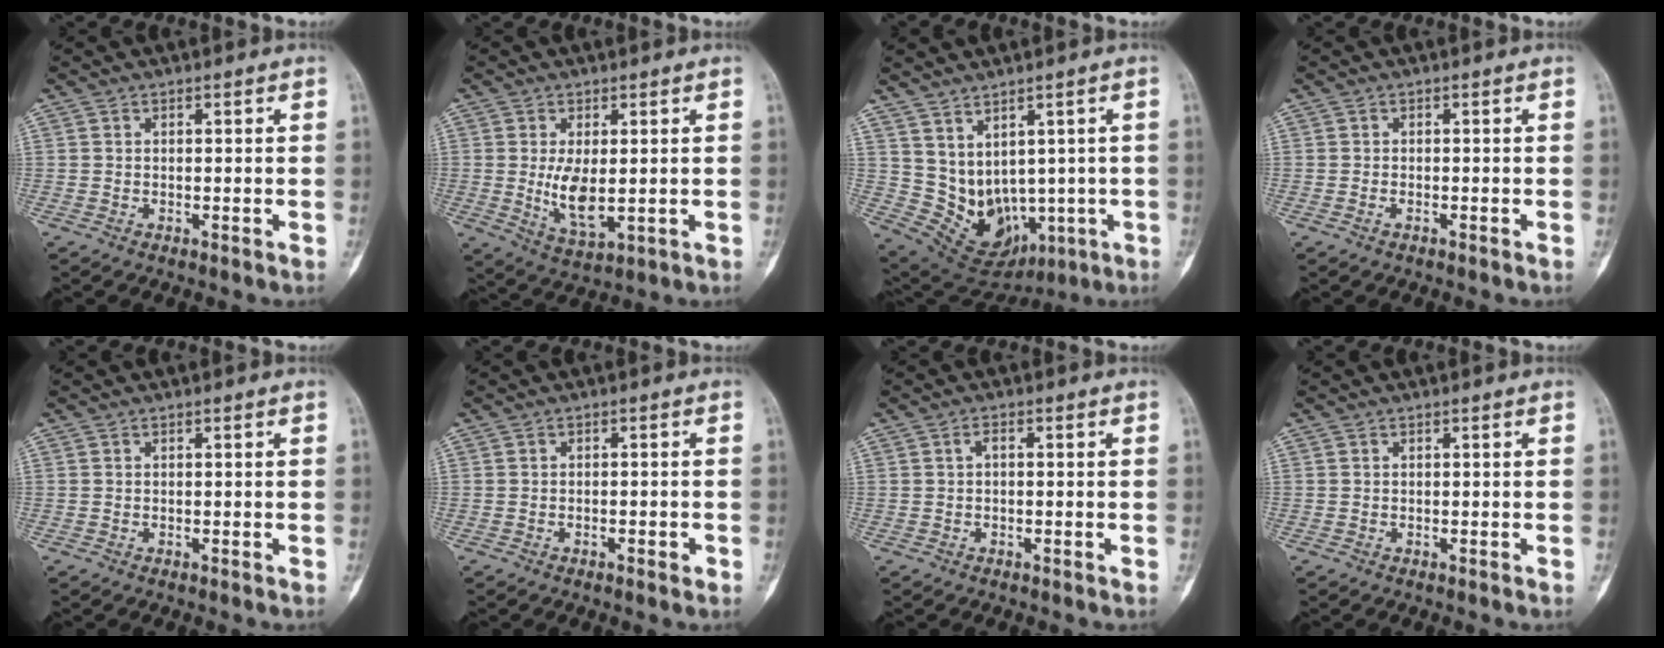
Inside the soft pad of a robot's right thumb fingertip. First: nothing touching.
{"total": 7.2, "force": [0.1, 3.2, 6.4], "torque": [-0.116, -0.019, 0.015]}
{"total": 10.8, "force": [1.1, 8.6, 6.4], "torque": [-0.083, 0.001, 0.063]}
{"total": 0.7, "force": [-0.4, 0.3, 0.5], "torque": [-0.015, 0.005, -0.006]}
{"total": 0.0}
{"total": 1.8, "force": [-0.9, 0.7, 1.5], "torque": [-0.026, 0.007, -0.011]}
{"total": 1.2, "force": [0.1, 0.6, 1.0], "torque": [-0.018, 0.005, -0.002]}
{"total": 0.0}